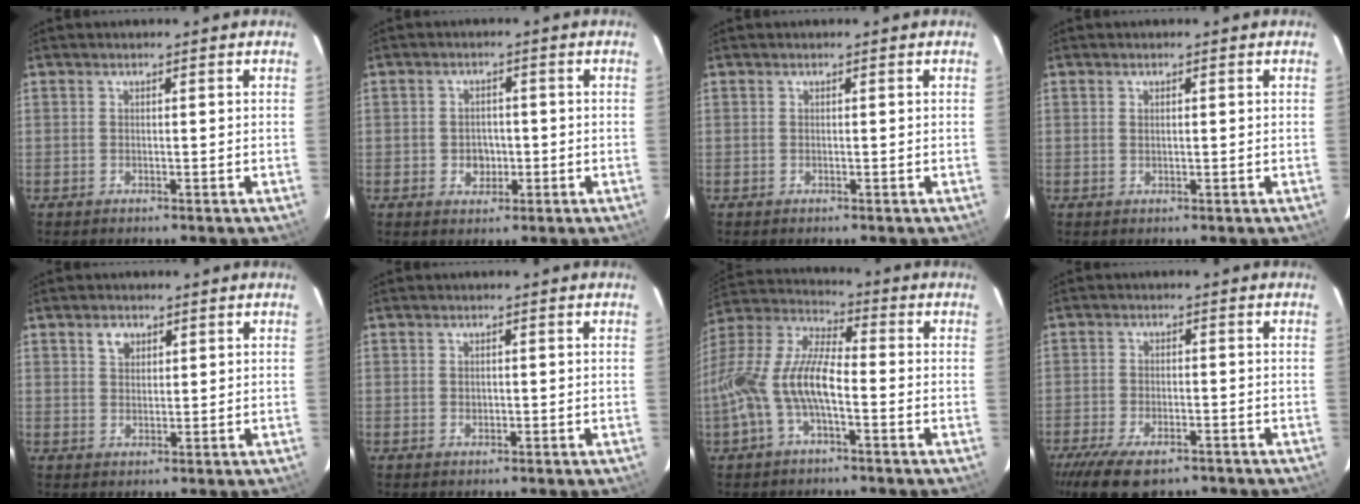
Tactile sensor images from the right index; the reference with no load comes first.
{"total": 3.6, "force": [-0.8, 3.1, 1.7], "torque": [-0.032, 0.007, -0.006]}
{"total": 0.0}
{"total": 0.7, "force": [0.2, 0.3, 0.6], "torque": [-0.011, 0.002, 0.004]}
{"total": 2.9, "force": [1.5, 2.1, 1.3], "torque": [-0.018, 0.009, 0.029]}
{"total": 0.7, "force": [0.0, 0.7, 0.3], "torque": [-0.002, 0.002, 0.001]}
{"total": 14.6, "force": [-4.1, 5.2, 13.0], "torque": [-0.271, 0.006, -0.085]}
{"total": 12.3, "force": [-8.6, 5.2, 7.0], "torque": [-0.165, -0.033, -0.144]}